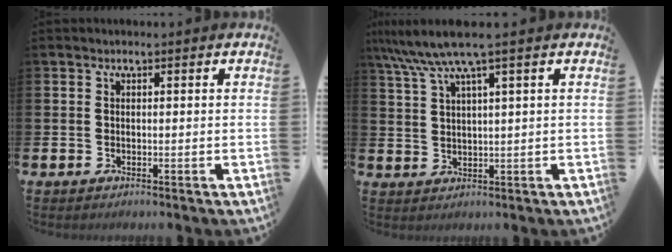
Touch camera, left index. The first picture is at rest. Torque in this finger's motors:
{"motor_torque": [0.22, -0.31, 1.05, 0.21]}